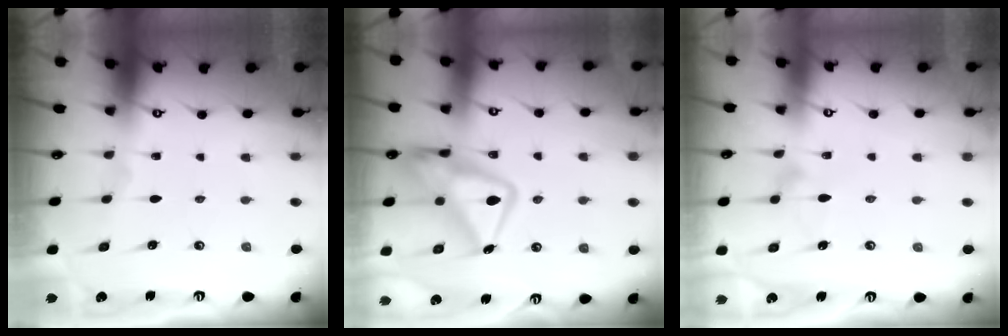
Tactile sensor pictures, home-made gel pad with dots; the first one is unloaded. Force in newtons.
{"total": 16.6, "press": 16.5, "slide": 1.6}
{"total": 7.6, "press": 7.6, "slide": 0.4}